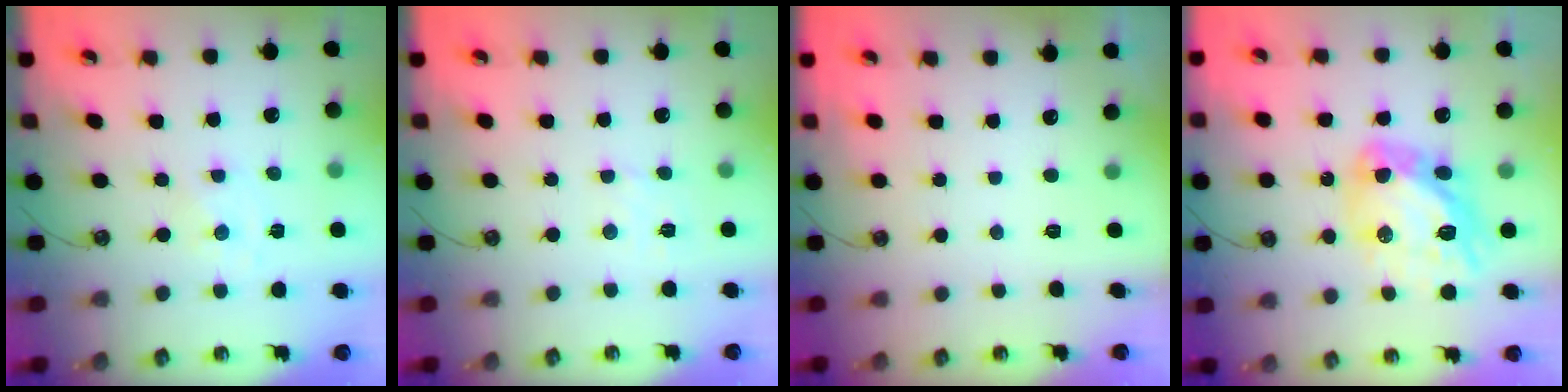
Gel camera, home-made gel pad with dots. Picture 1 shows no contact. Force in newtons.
{"total": 2.5, "press": 2.5, "slide": 0.4}
{"total": 0.0}
{"total": 18.0, "press": 17.9, "slide": 1.8}